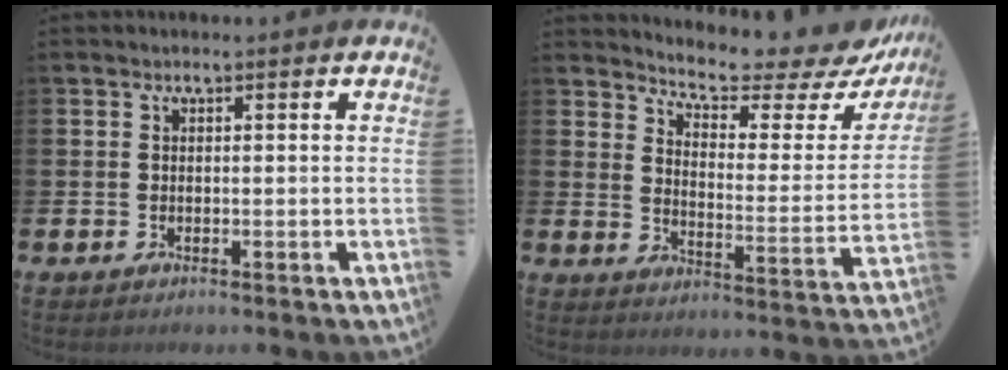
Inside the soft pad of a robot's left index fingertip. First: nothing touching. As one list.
[{"total": 6.8, "force": [6.4, 1.1, 2.0], "torque": [-0.048, -0.058, 0.103]}]